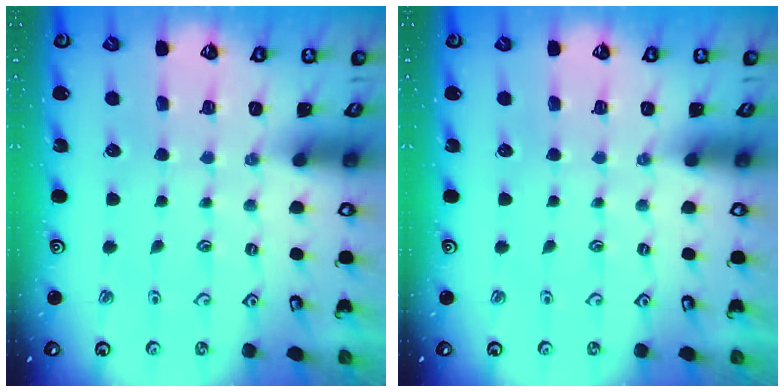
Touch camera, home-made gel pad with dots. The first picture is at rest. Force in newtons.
{"total": 0.0}